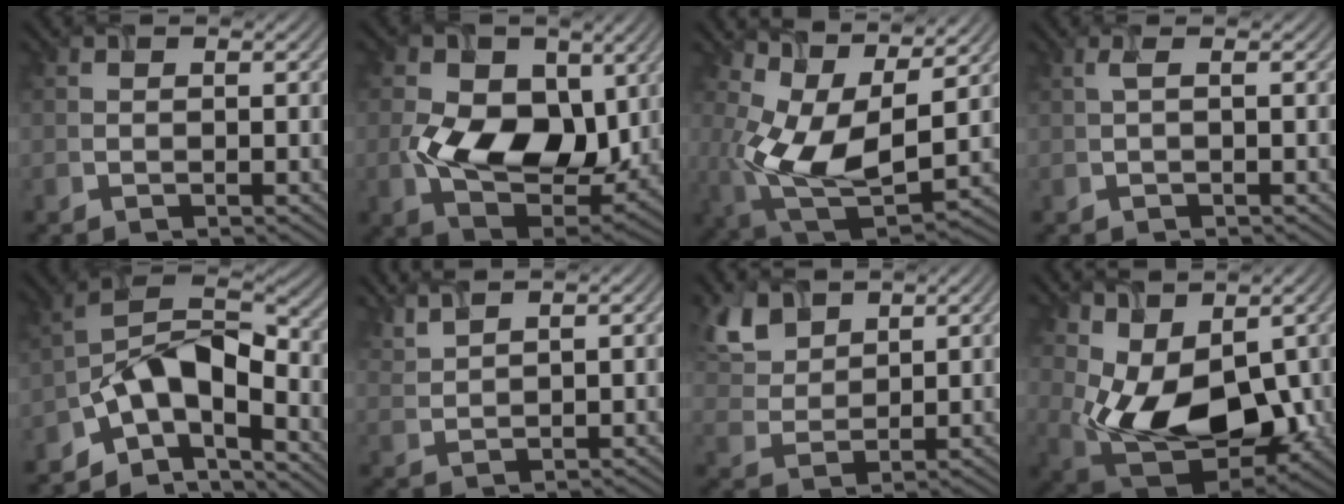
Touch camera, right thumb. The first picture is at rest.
{"total": 11.1, "force": [0.7, 7.4, 8.3], "torque": [-0.165, -0.021, 0.012]}
{"total": 12.0, "force": [2.9, 5.8, 10.1], "torque": [-0.220, -0.013, 0.059]}
{"total": 1.0, "force": [0.1, 0.1, 1.0], "torque": [-0.024, 0.005, -0.002]}
{"total": 11.0, "force": [-6.0, 5.1, 7.6], "torque": [-0.115, 0.003, -0.127]}
{"total": 3.1, "force": [2.7, 0.5, 1.6], "torque": [-0.038, 0.003, 0.064]}
{"total": 6.8, "force": [4.7, 3.6, 3.5], "torque": [-0.096, 0.004, 0.099]}
{"total": 12.1, "force": [1.8, 7.1, 9.7], "torque": [-0.195, -0.024, 0.041]}